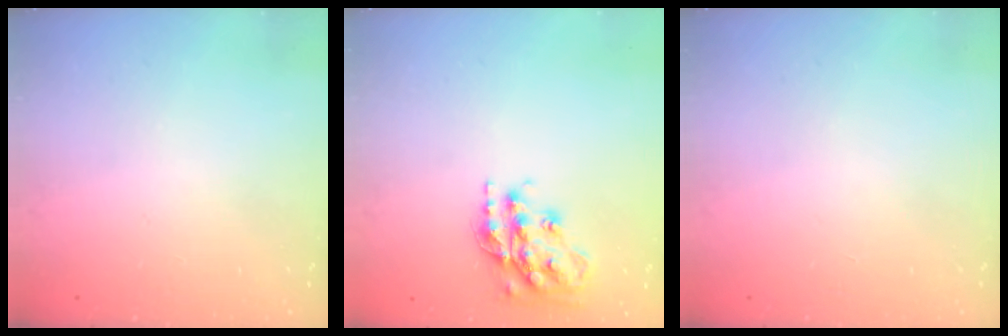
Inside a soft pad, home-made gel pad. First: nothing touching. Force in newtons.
{"total": 17.1, "press": 17.1, "slide": 1.4}
{"total": 0.0}